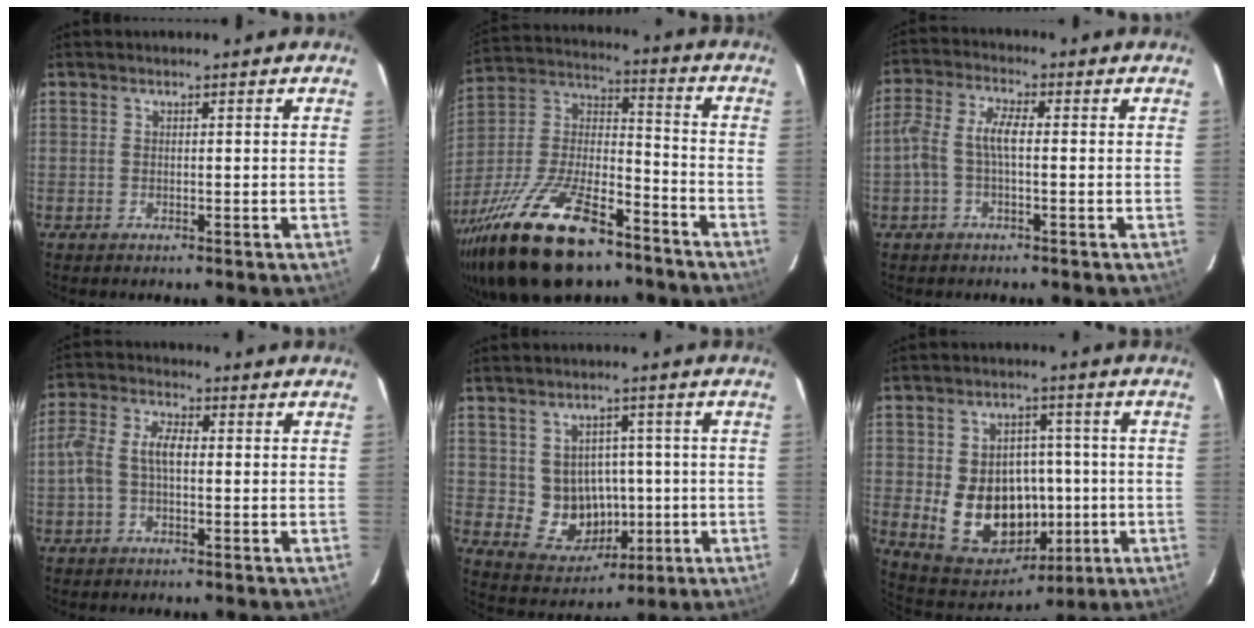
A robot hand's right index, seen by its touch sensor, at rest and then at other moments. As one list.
[{"total": 27.5, "force": [-18.1, 10.7, 17.8], "torque": [-0.361, -0.023, -0.304]}, {"total": 5.5, "force": [-0.6, 1.8, 5.2], "torque": [-0.116, 0.016, -0.013]}, {"total": 6.2, "force": [-0.5, 3.2, 5.3], "torque": [-0.118, 0.018, -0.011]}, {"total": 8.9, "force": [-0.3, 8.3, 3.2], "torque": [-0.069, 0.005, 0.018]}, {"total": 15.7, "force": [-2.2, 12.7, 9.0], "torque": [-0.195, 0.010, -0.007]}]